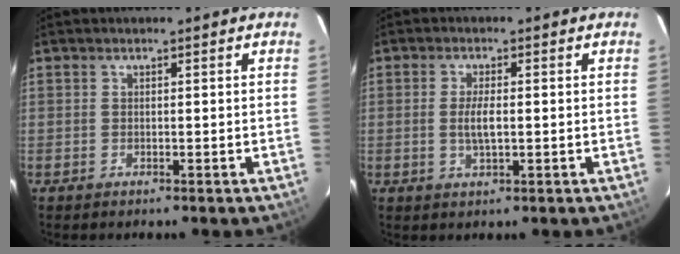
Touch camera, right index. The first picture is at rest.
{"total": 3.6, "force": [-0.3, 1.0, 3.4], "torque": [-0.066, -0.004, -0.003]}